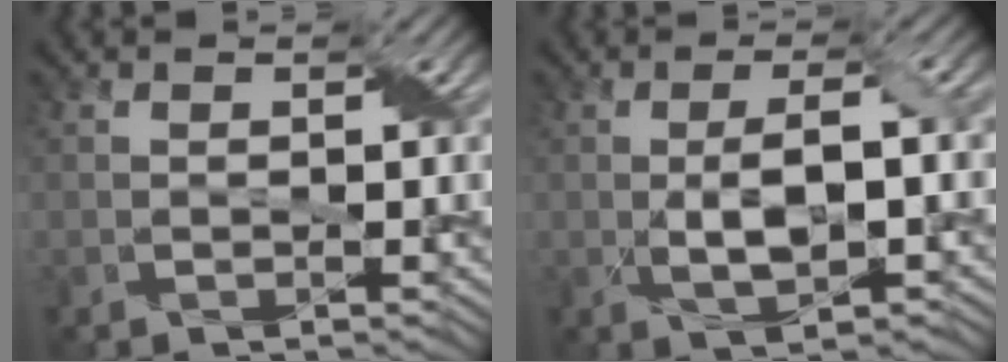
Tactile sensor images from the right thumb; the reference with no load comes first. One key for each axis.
{"total": 5.1, "fx": -0.6, "fy": 1.7, "fz": 4.8, "tx": -0.093, "ty": 0.001, "tz": -0.008}